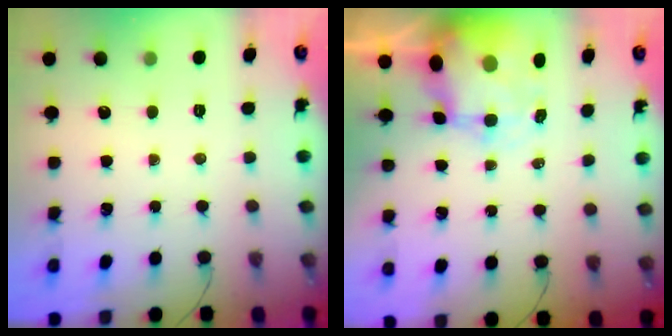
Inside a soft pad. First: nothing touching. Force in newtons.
{"total": 8.6, "press": 8.3, "slide": 1.9}